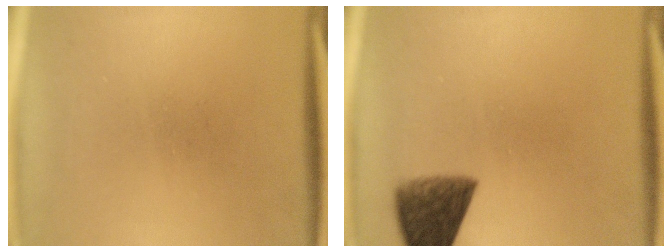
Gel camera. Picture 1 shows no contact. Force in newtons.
{"total": 7.9}